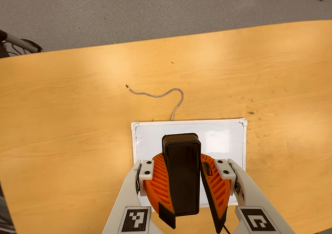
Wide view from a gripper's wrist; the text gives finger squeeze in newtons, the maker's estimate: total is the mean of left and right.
{"total": 10.6, "left": 10.5, "right": 10.8}